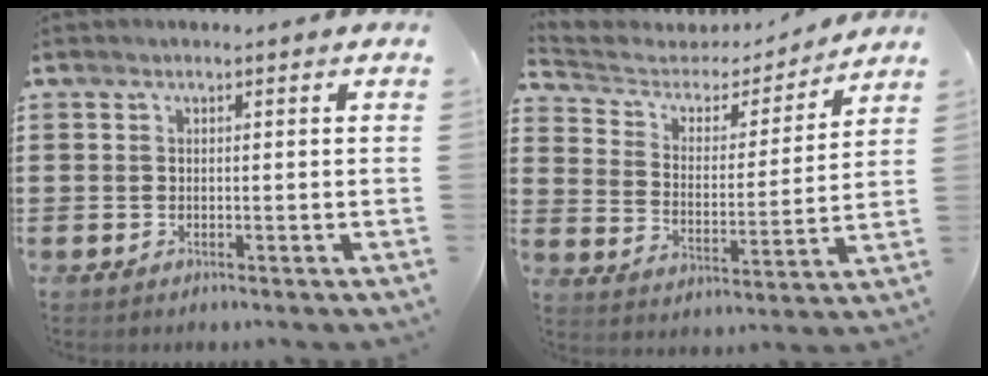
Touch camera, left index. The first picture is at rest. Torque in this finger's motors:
{"motor_torque": [2.14, 0.00, 0.04, 0.00]}